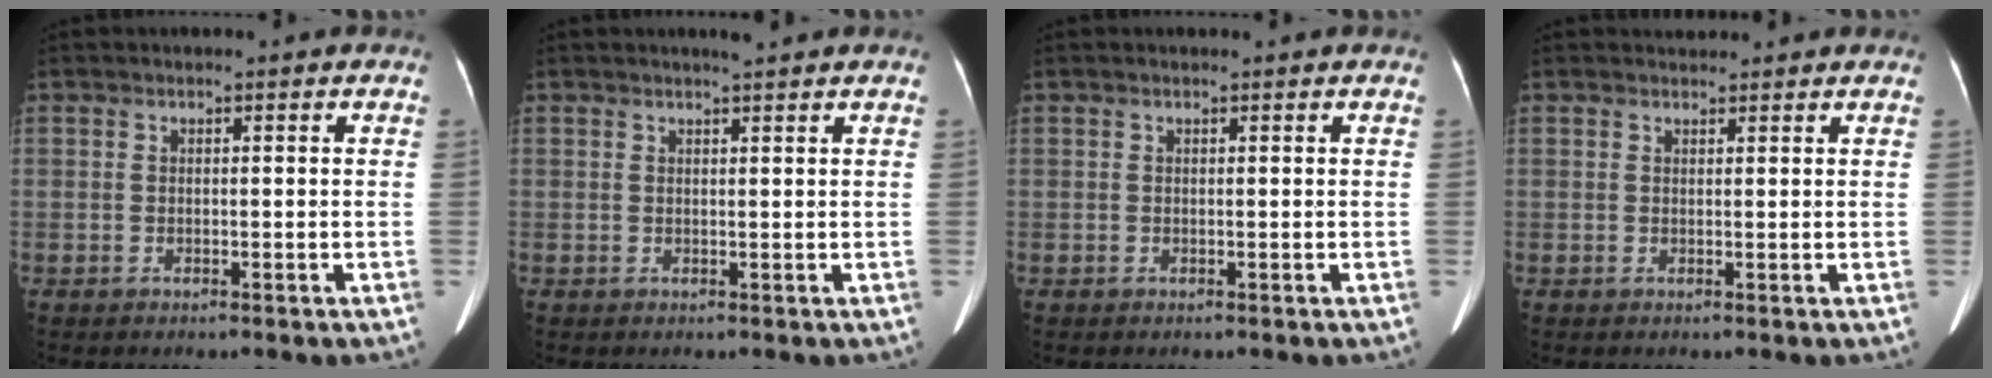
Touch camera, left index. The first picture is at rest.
{"total": 1.5, "force": [1.4, 0.0, 0.6], "torque": [-0.011, 0.006, 0.025]}
{"total": 0.0}
{"total": 1.6, "force": [1.6, 0.4, 0.0], "torque": [-0.008, 0.014, 0.027]}